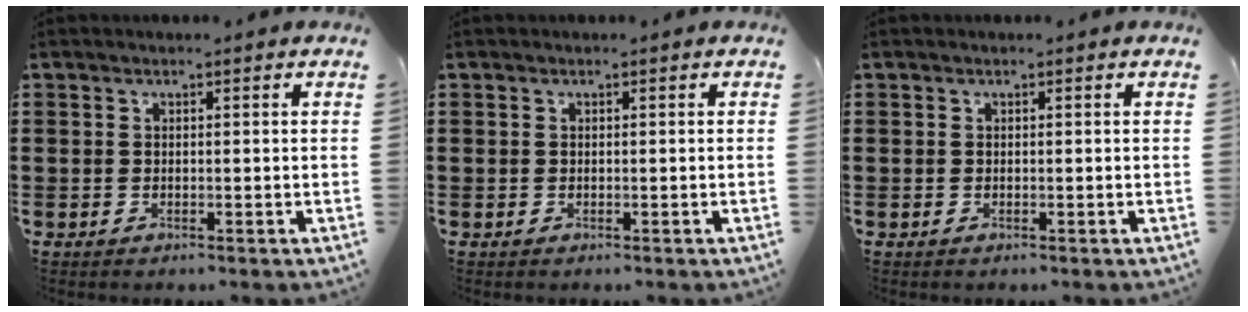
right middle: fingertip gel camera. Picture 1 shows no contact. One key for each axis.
{"total": 0.0}
{"total": 0.0}